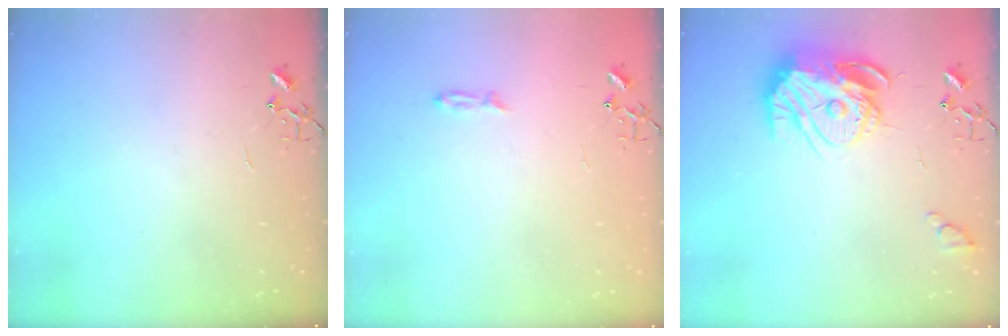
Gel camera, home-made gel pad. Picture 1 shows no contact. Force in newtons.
{"total": 3.4, "press": 3.3, "slide": 0.5}
{"total": 16.3, "press": 16.2, "slide": 1.6}